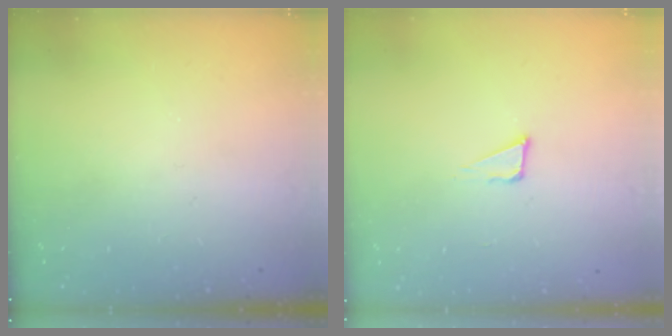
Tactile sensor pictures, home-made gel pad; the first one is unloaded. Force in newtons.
{"total": 3.1, "press": 3.0, "slide": 0.9}